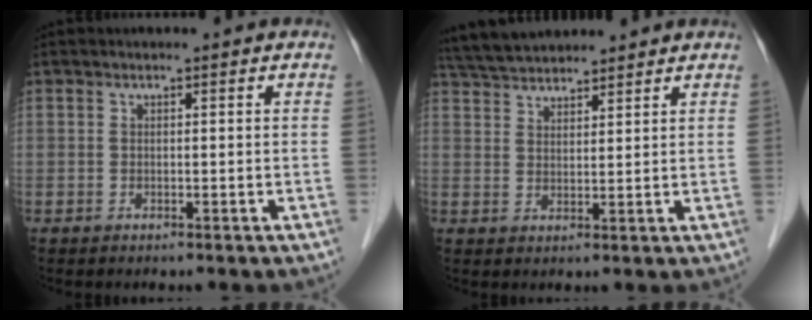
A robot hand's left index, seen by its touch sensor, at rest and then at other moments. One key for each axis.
{"total": 7.9, "fx": 7.4, "fy": 1.5, "fz": 2.4, "tx": -0.050, "ty": 0.034, "tz": 0.132}